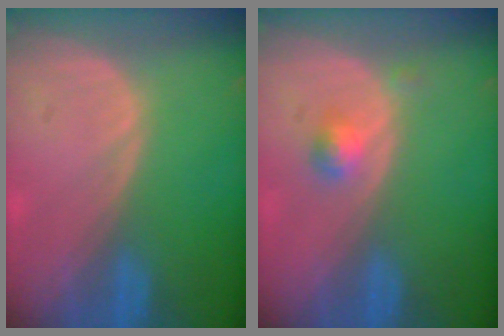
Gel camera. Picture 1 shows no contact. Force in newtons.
{"total": 2.2, "press": 2.0, "slide": 1.0}